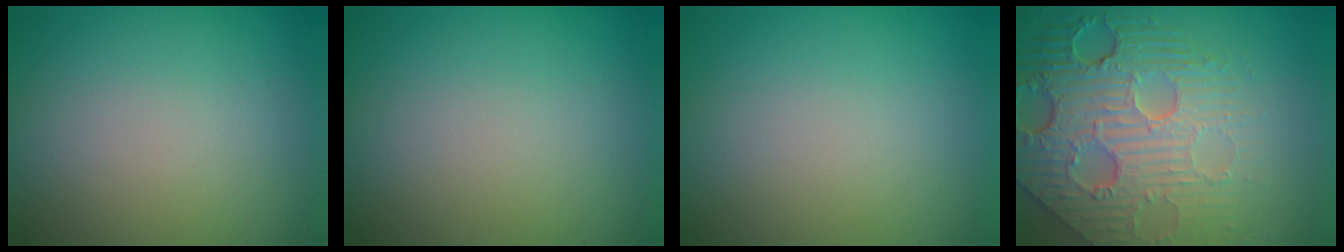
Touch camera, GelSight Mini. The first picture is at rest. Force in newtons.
{"total": 0.0}
{"total": 0.0}
{"total": 8.6, "press": 5.9, "slide": 6.2}